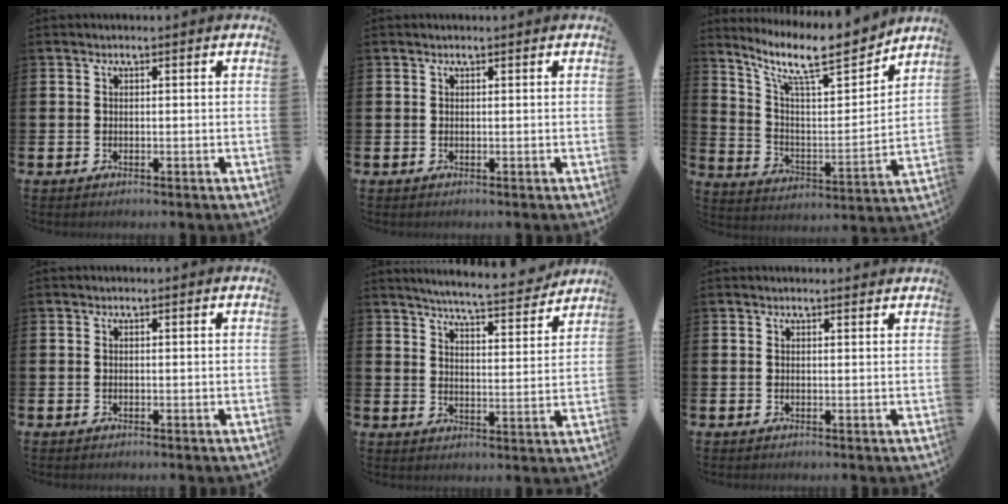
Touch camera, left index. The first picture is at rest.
{"total": 0.0}
{"total": 11.4, "force": [9.4, 2.4, 5.9], "torque": [-0.138, -0.059, 0.161]}
{"total": 0.0}
{"total": 6.3, "force": [6.1, 0.1, 1.5], "torque": [-0.041, -0.047, 0.103]}
{"total": 0.8, "force": [0.7, 0.1, 0.2], "torque": [0.004, -0.001, 0.012]}